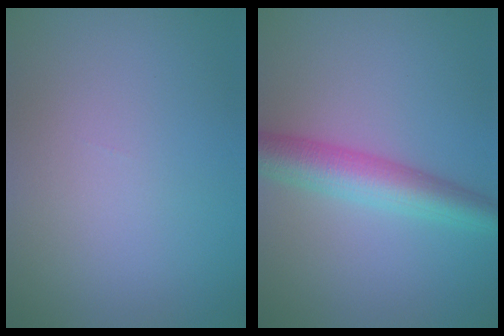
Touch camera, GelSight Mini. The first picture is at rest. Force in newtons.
{"total": 5.1, "press": 5.1, "slide": 0.0}